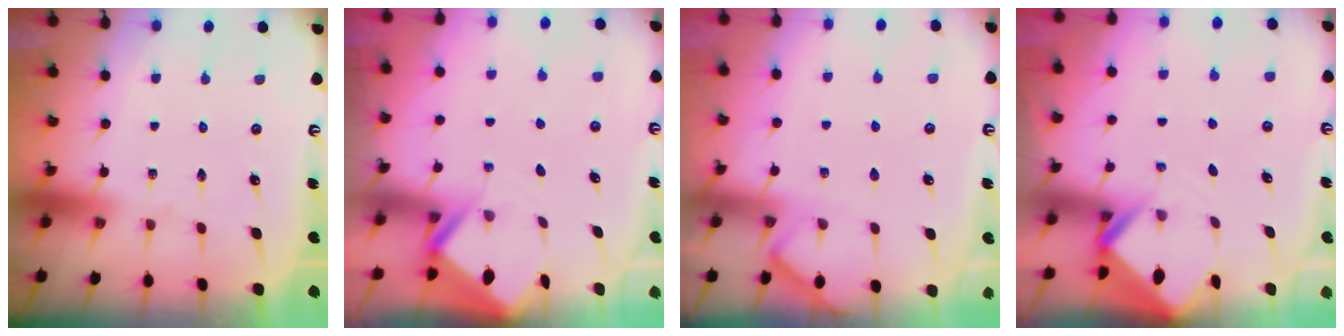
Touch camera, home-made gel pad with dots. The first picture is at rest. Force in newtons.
{"total": 3.1, "press": 3.1, "slide": 0.3}
{"total": 4.1, "press": 4.1, "slide": 0.5}
{"total": 2.7, "press": 2.7, "slide": 0.2}